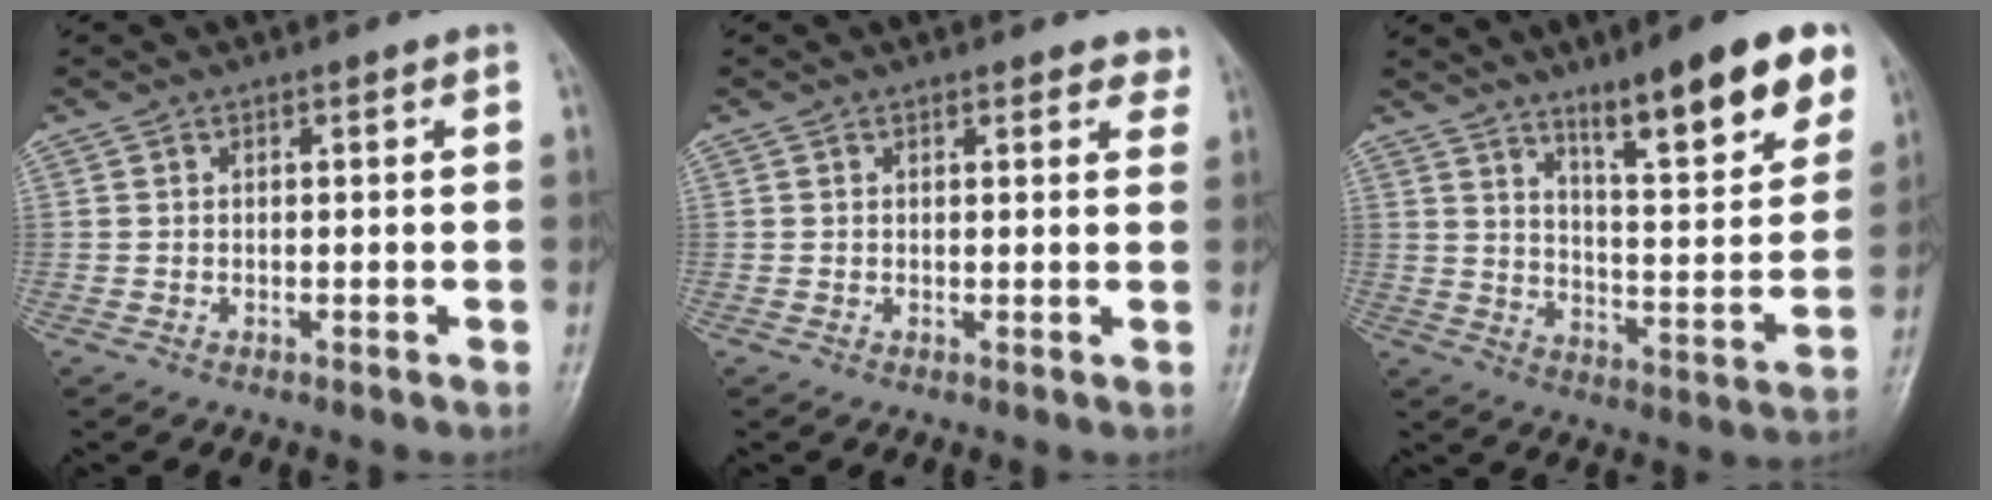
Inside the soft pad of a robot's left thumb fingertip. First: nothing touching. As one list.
[{"total": 2.8, "force": [2.2, 1.3, 1.1], "torque": [0.014, -0.006, 0.016]}, {"total": 17.4, "force": [10.9, 3.9, 12.9], "torque": [-0.155, -0.056, 0.169]}]